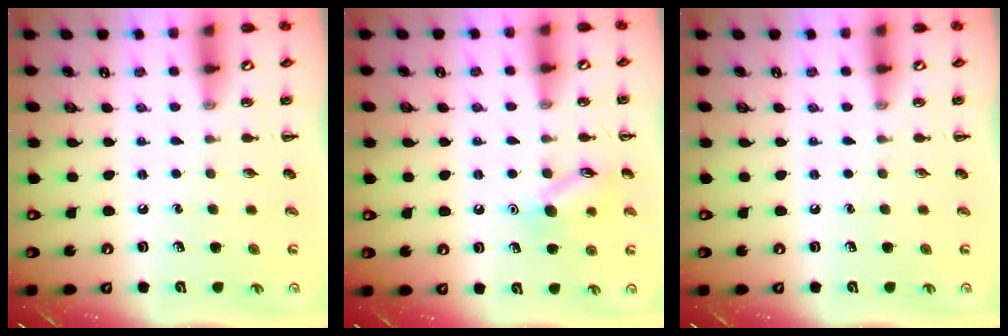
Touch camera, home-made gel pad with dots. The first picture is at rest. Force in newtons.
{"total": 10.5, "press": 10.5, "slide": 0.6}
{"total": 0.0}